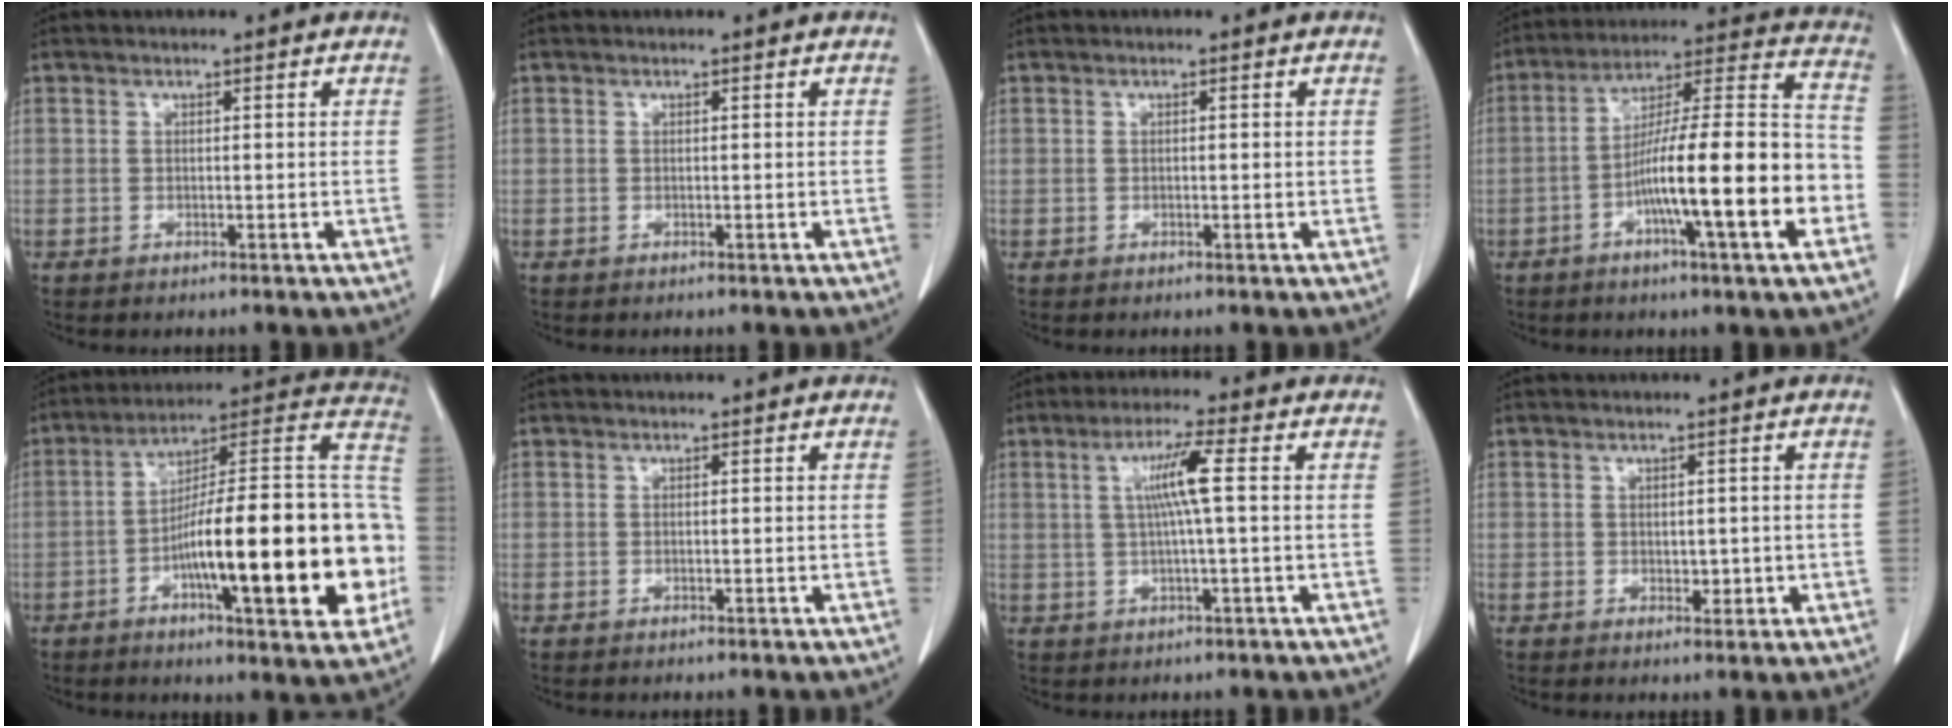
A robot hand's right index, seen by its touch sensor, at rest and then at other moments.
{"total": 0.0}
{"total": 0.7, "force": [0.0, 0.2, 0.7], "torque": [-0.012, 0.000, 0.001]}
{"total": 19.0, "force": [-5.8, 1.1, 18.0], "torque": [-0.272, 0.013, -0.090]}
{"total": 26.6, "force": [-6.0, 4.2, 25.6], "torque": [-0.312, 0.019, -0.089]}
{"total": 0.0}
{"total": 6.0, "force": [1.0, -0.6, 5.9], "torque": [-0.111, 0.006, 0.021]}
{"total": 1.9, "force": [-0.1, 1.3, 1.4], "torque": [-0.012, 0.001, 0.007]}